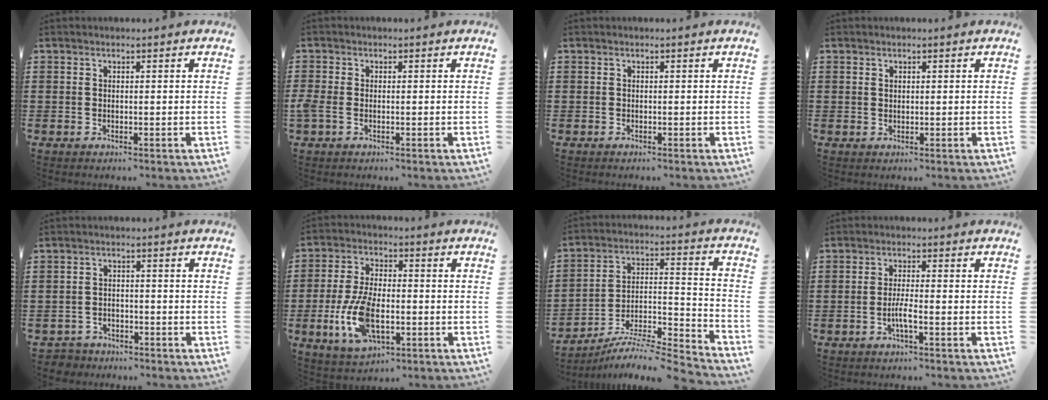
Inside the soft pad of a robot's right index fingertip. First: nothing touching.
{"total": 1.5, "force": [-0.7, 0.8, 1.1], "torque": [-0.036, -0.007, -0.018]}
{"total": 0.0}
{"total": 0.6, "force": [0.3, 0.5, 0.3], "torque": [-0.007, 0.002, 0.007]}
{"total": 2.6, "force": [-2.5, 0.8, -0.2], "torque": [-0.005, 0.002, -0.055]}
{"total": 10.1, "force": [-2.9, 4.9, 8.3], "torque": [-0.199, -0.011, -0.057]}
{"total": 7.1, "force": [-6.6, 0.7, 2.5], "torque": [-0.031, 0.003, -0.129]}
{"total": 3.1, "force": [-1.4, 0.2, 2.7], "torque": [-0.055, -0.003, -0.028]}